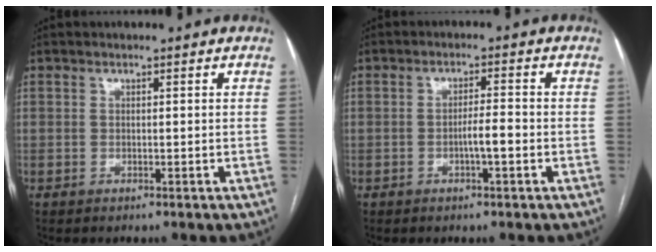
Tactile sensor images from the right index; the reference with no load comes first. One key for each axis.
{"total": 3.5, "fx": -1.1, "fy": 0.2, "fz": 3.3, "tx": -0.056, "ty": 0.001, "tz": -0.019}